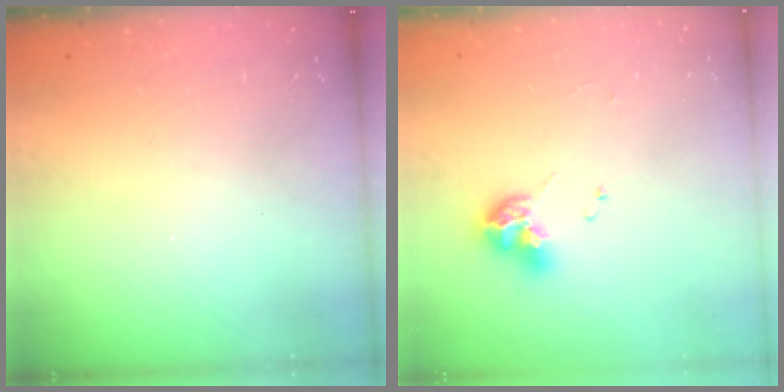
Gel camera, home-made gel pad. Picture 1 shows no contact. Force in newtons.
{"total": 9.8, "press": 9.7, "slide": 1.1}